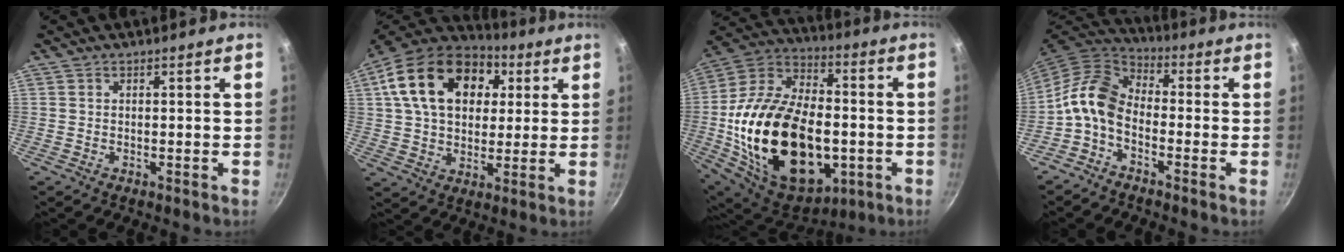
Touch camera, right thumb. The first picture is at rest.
{"total": 22.5, "force": [7.0, 15.3, 14.9], "torque": [-0.241, 0.010, 0.109]}
{"total": 34.3, "force": [-5.1, 21.1, 26.6], "torque": [-0.457, 0.019, -0.076]}
{"total": 9.5, "force": [-2.8, 6.1, 6.7], "torque": [-0.126, 0.047, -0.073]}